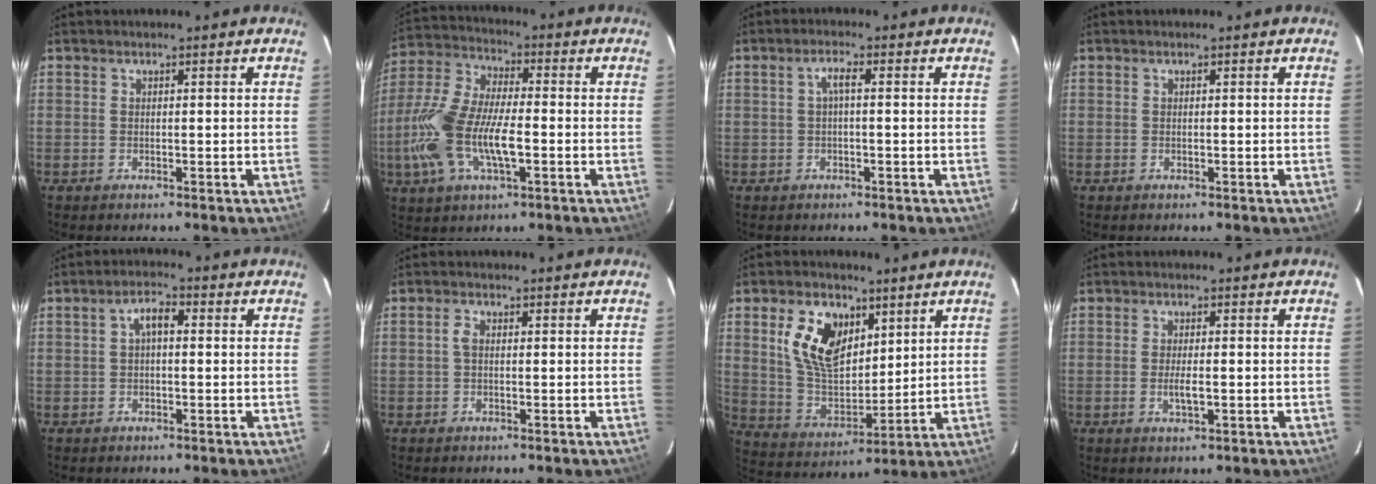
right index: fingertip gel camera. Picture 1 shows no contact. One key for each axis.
{"total": 15.8, "fx": -3.8, "fy": 6.2, "fz": 14.0, "tx": -0.310, "ty": -0.001, "tz": -0.077}
{"total": 2.1, "fx": -0.1, "fy": 0.4, "fz": 2.0, "tx": -0.041, "ty": 0.008, "tz": -0.001}
{"total": 0.0}
{"total": 3.3, "fx": 0.3, "fy": 1.6, "fz": 2.9, "tx": -0.054, "ty": 0.015, "tz": 0.005}
{"total": 1.4, "fx": 0.0, "fy": 0.9, "fz": 1.1, "tx": -0.024, "ty": 0.006, "tz": -0.003}
{"total": 13.4, "fx": 5.6, "fy": 8.2, "fz": 9.0, "tx": -0.176, "ty": 0.015, "tz": 0.115}
{"total": 3.1, "fx": -0.7, "fy": 0.7, "fz": 2.9, "tx": -0.053, "ty": -0.004, "tz": -0.011}